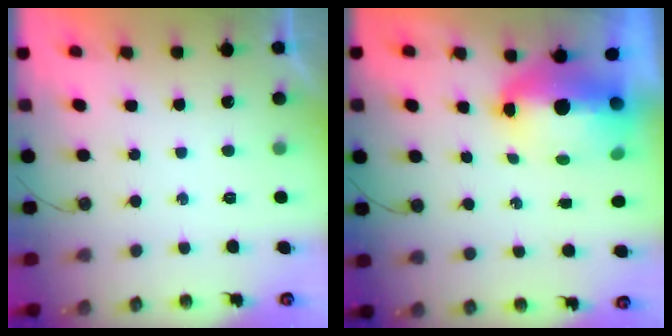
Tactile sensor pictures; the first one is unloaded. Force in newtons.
{"total": 15.1, "press": 12.0, "slide": 9.3}